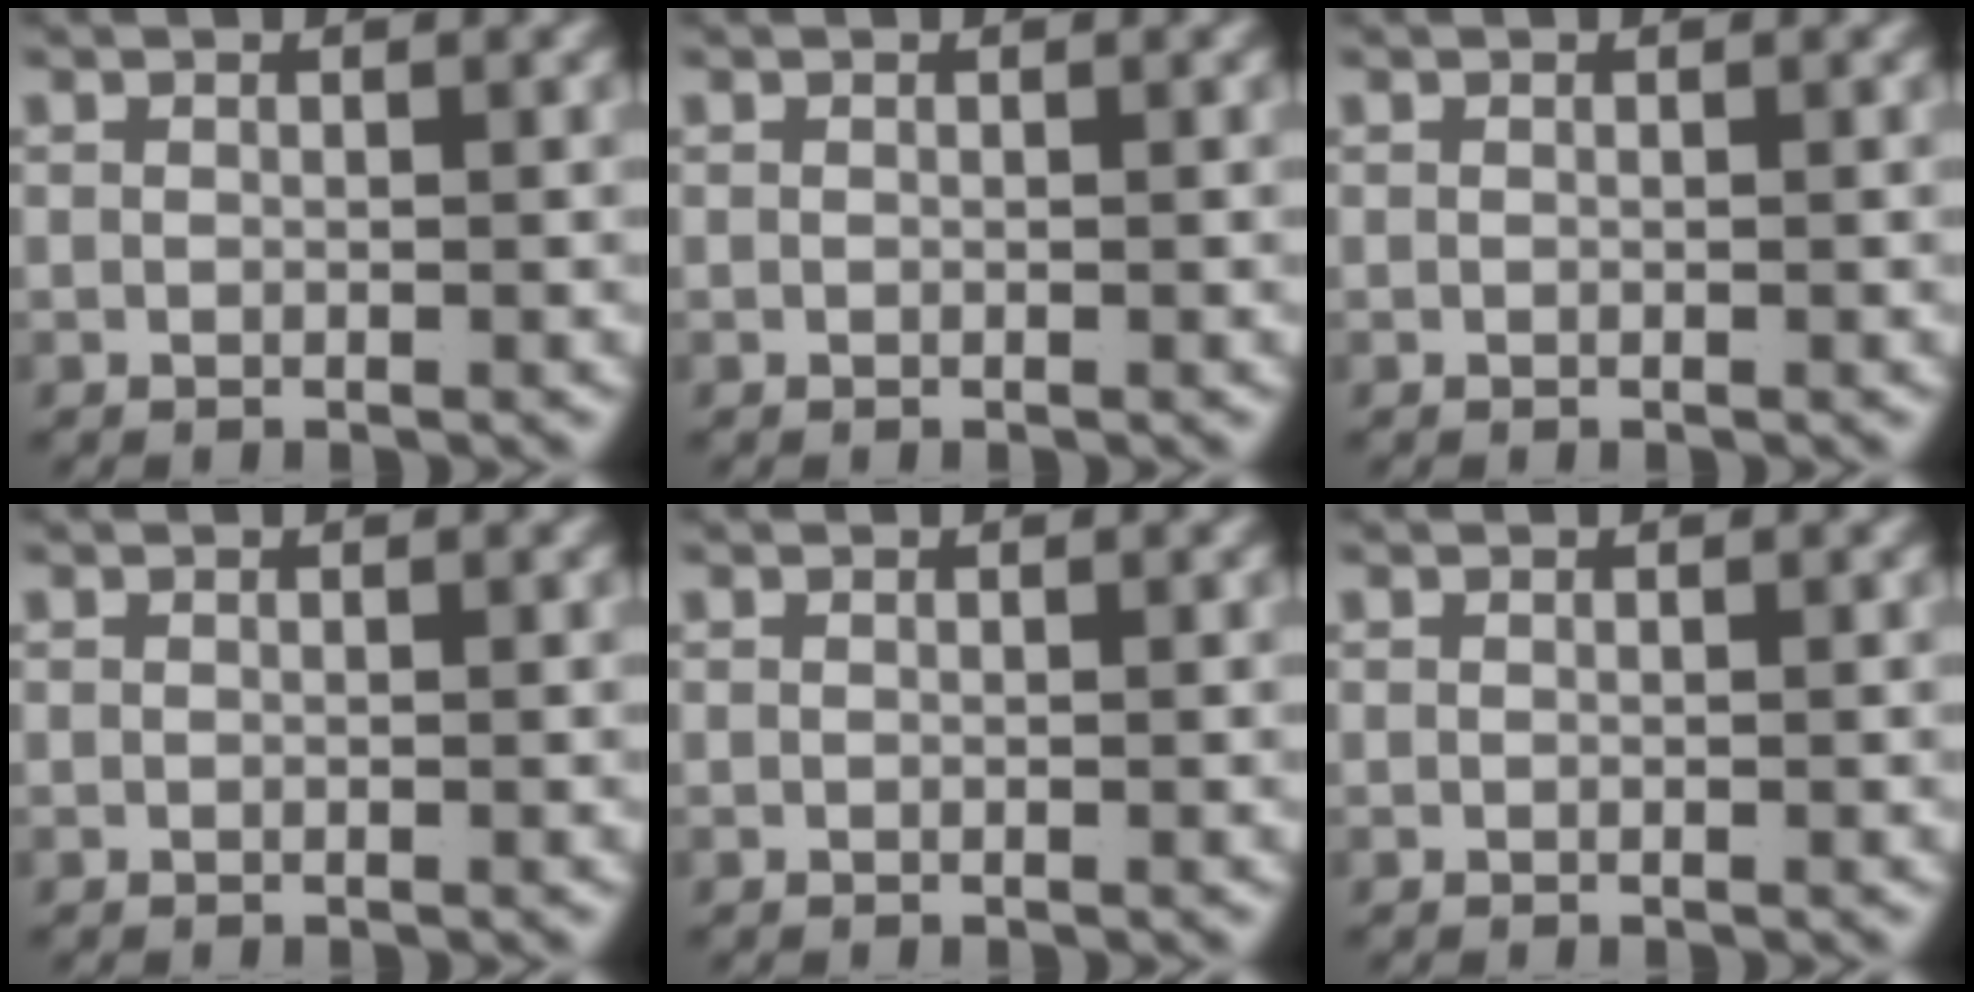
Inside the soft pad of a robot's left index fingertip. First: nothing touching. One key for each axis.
{"total": 0.0}
{"total": 0.0}
{"total": 0.0}
{"total": 0.0}
{"total": 0.0}